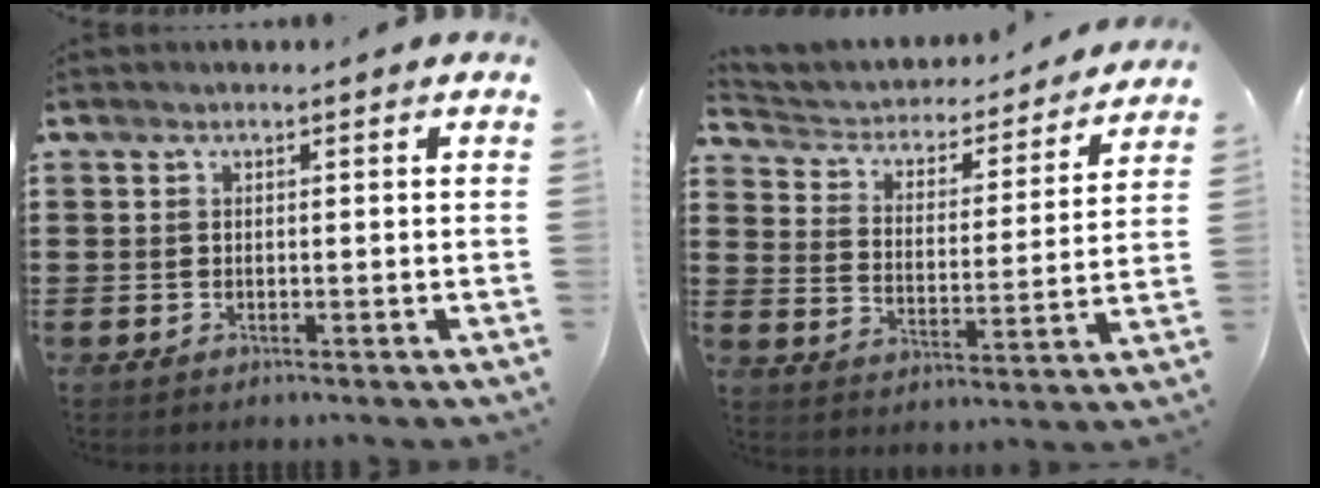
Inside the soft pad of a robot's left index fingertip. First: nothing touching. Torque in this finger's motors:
{"motor_torque": [1.55, -0.59, 0.37, 0.02]}